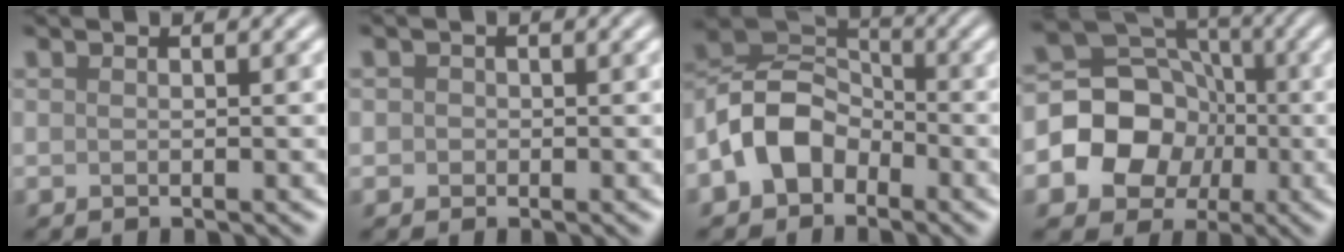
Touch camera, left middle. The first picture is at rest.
{"total": 2.0, "force": [0.7, 1.8, 0.6], "torque": [0.015, 0.016, -0.016]}
{"total": 6.5, "force": [-2.8, 4.7, 3.5], "torque": [-0.063, 0.011, -0.073]}
{"total": 8.3, "force": [-1.5, 7.2, 3.9], "torque": [-0.056, 0.003, -0.051]}